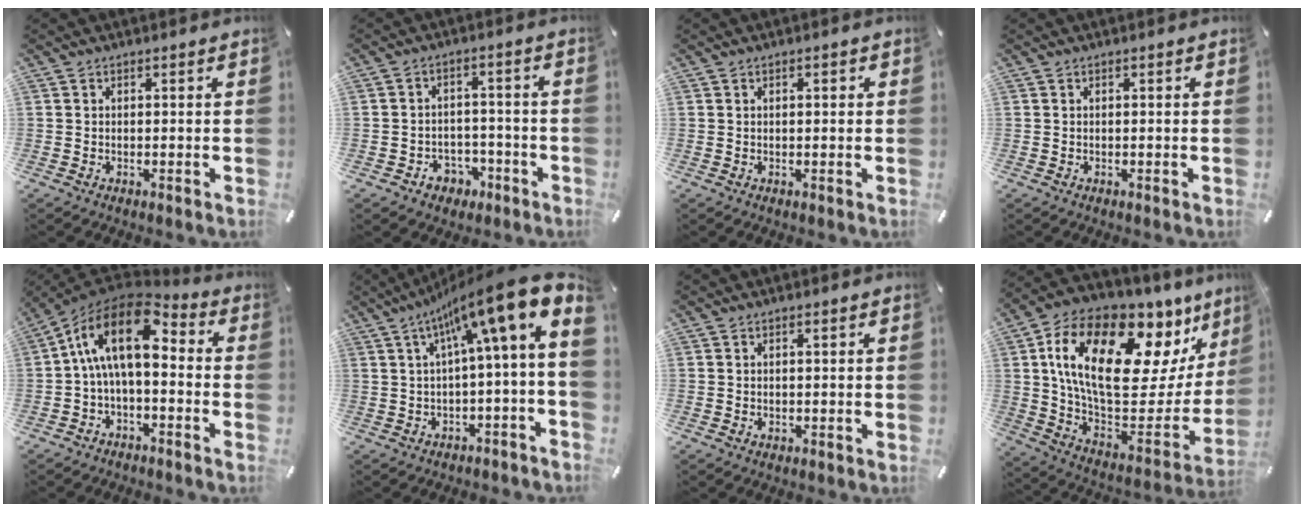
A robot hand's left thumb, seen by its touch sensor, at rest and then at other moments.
{"total": 5.1, "force": [-2.1, 4.4, 1.3], "torque": [-0.023, 0.011, -0.035]}
{"total": 1.0, "force": [0.2, 0.4, 0.9], "torque": [-0.017, 0.005, 0.001]}
{"total": 0.0}
{"total": 15.4, "force": [2.9, 7.8, 13.0], "torque": [-0.259, -0.004, 0.046]}
{"total": 13.8, "force": [6.8, 0.9, 11.9], "torque": [-0.188, -0.069, 0.098]}
{"total": 0.7, "force": [0.2, 0.4, 0.6], "torque": [-0.012, 0.002, 0.003]}
{"total": 24.1, "force": [9.8, 12.8, 18.0], "torque": [-0.313, -0.058, 0.170]}